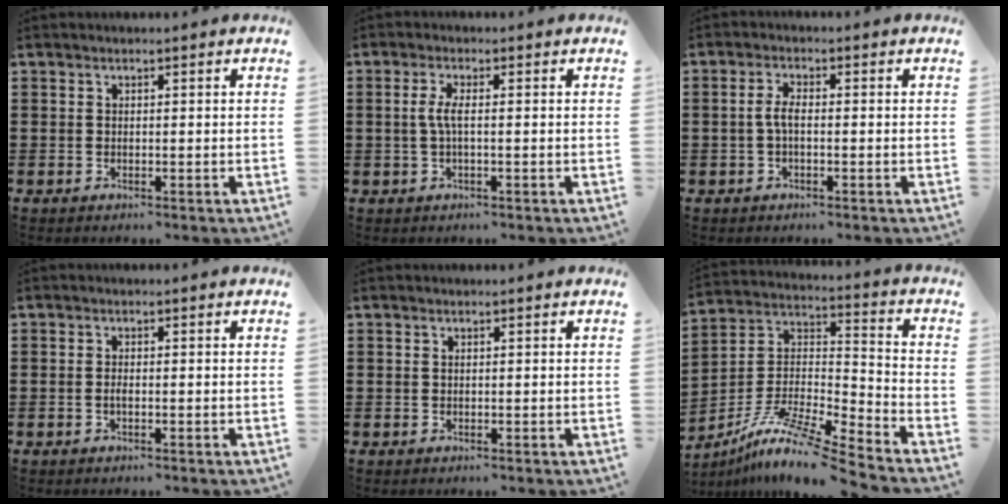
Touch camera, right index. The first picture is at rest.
{"total": 2.9, "force": [-0.2, 0.5, 2.8], "torque": [-0.068, -0.005, -0.011]}
{"total": 2.8, "force": [-0.6, 0.9, 2.6], "torque": [-0.063, -0.002, -0.017]}
{"total": 0.8, "force": [-0.3, 0.2, 0.7], "torque": [-0.015, -0.003, -0.005]}
{"total": 0.0}
{"total": 10.8, "force": [-8.7, 0.2, 6.4], "torque": [-0.130, -0.006, -0.177]}